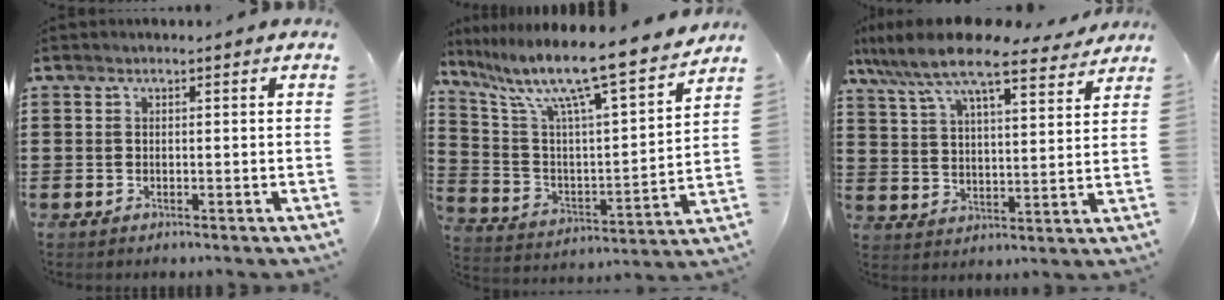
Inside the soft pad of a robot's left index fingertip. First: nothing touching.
{"total": 11.1, "force": [9.0, 0.4, 6.5], "torque": [-0.153, -0.071, 0.142]}
{"total": 10.6, "force": [9.0, 1.7, 5.3], "torque": [-0.138, -0.039, 0.155]}